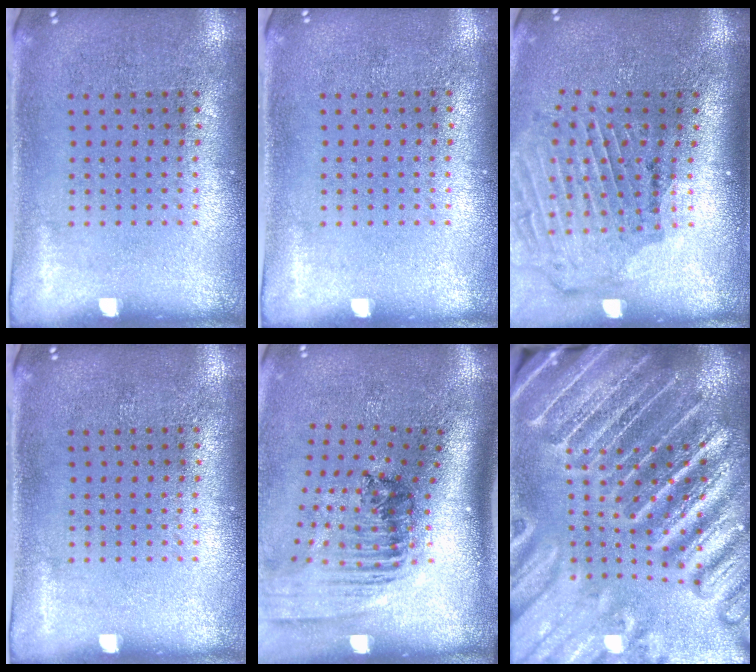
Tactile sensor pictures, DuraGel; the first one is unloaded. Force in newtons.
{"total": 0.0}
{"total": 2.0, "press": 1.9, "slide": 0.6}
{"total": 0.0}
{"total": 2.3, "press": 1.6, "slide": 1.6}
{"total": 5.7, "press": 4.9, "slide": 2.8}